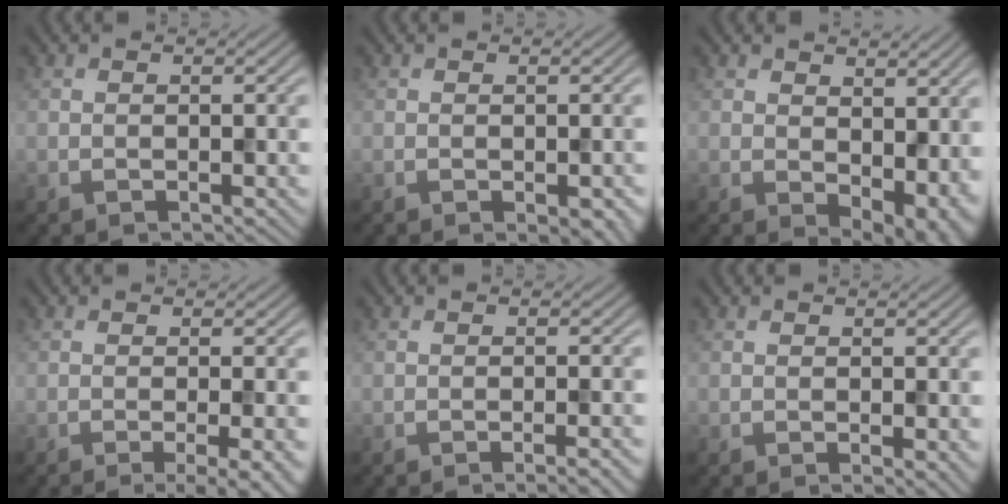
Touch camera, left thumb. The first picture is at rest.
{"total": 2.7, "force": [-1.3, 1.1, 2.1], "torque": [-0.028, -0.010, -0.009]}
{"total": 7.2, "force": [0.5, 4.5, 5.6], "torque": [-0.078, -0.023, 0.021]}
{"total": 5.3, "force": [-2.1, 1.1, 4.7], "torque": [-0.061, -0.002, -0.032]}
{"total": 3.1, "force": [-1.3, 0.7, 2.7], "torque": [-0.027, 0.005, -0.026]}
{"total": 1.1, "force": [0.0, 0.2, 1.1], "torque": [-0.012, -0.006, -0.002]}